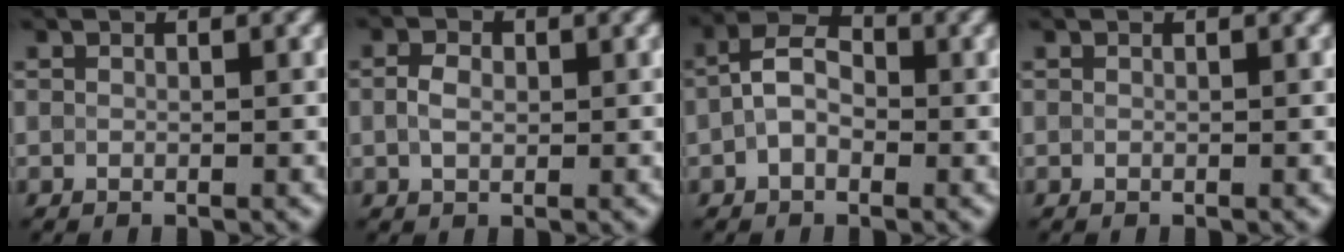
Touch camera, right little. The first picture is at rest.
{"total": 2.1, "force": [0.1, 1.4, 1.6], "torque": [-0.038, 0.005, 0.001]}
{"total": 3.7, "force": [-0.8, 2.3, 2.8], "torque": [-0.053, 0.015, -0.025]}
{"total": 0.0}